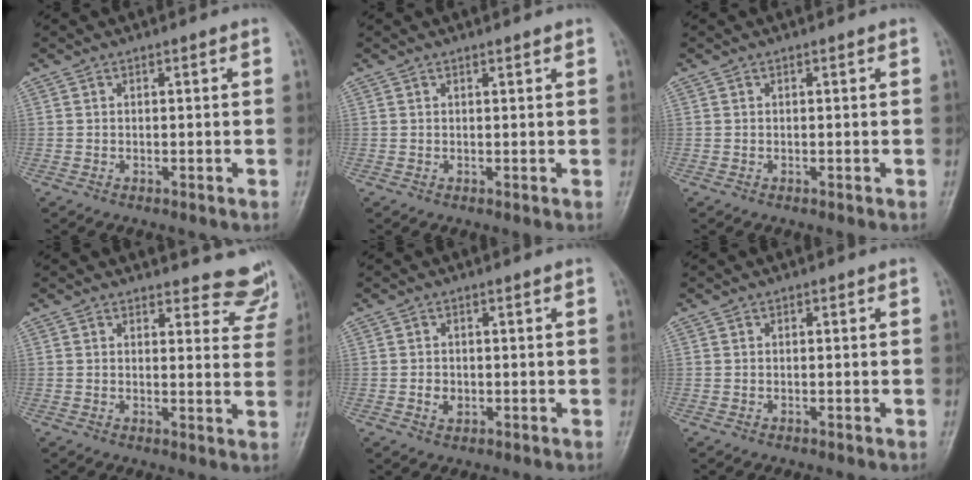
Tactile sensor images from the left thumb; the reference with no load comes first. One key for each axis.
{"total": 0.9, "fx": 0.8, "fy": 0.0, "fz": 0.5, "tx": -0.008, "ty": -0.005, "tz": 0.013}
{"total": 0.0}
{"total": 9.3, "fx": 8.9, "fy": 2.6, "fz": 0.4, "tx": 0.040, "ty": -0.070, "tz": 0.074}
{"total": 2.0, "fx": 0.0, "fy": 1.4, "fz": 1.4, "tx": -0.016, "ty": 0.001, "tz": 0.003}
{"total": 0.0}